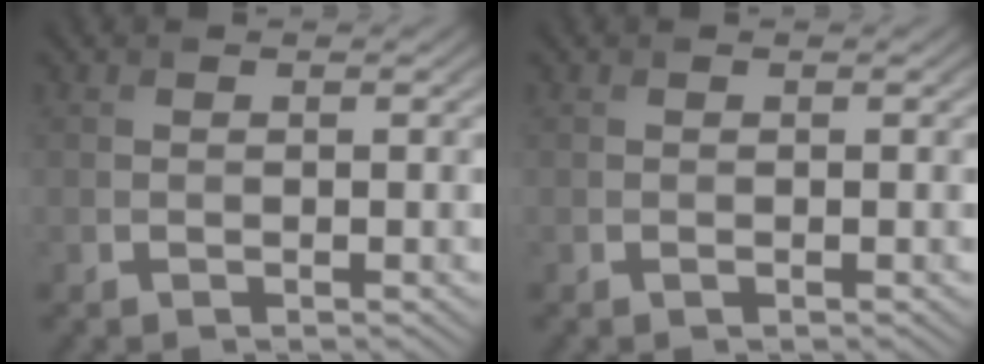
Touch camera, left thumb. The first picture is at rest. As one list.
[{"total": 0.0}]